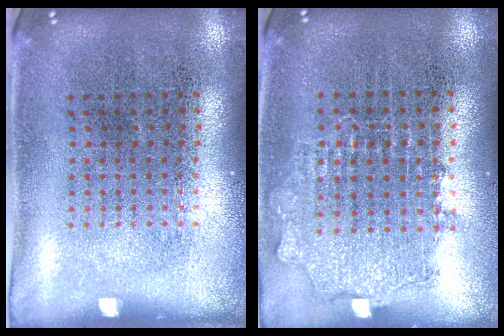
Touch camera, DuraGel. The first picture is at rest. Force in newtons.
{"total": 0.9, "press": 0.9, "slide": 0.2}